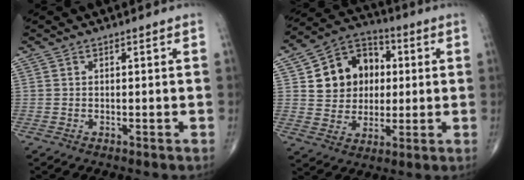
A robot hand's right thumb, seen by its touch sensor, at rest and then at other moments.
{"total": 14.3, "force": [2.7, 11.8, 7.6], "torque": [-0.081, 0.012, 0.044]}